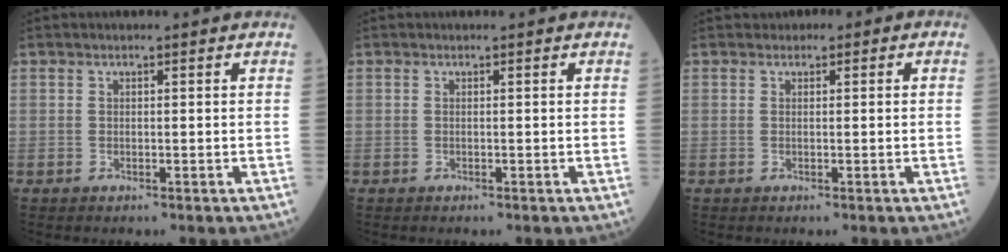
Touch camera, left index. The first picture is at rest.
{"total": 0.0}
{"total": 1.1, "force": [0.3, 0.9, 0.5], "torque": [-0.004, 0.006, -0.001]}